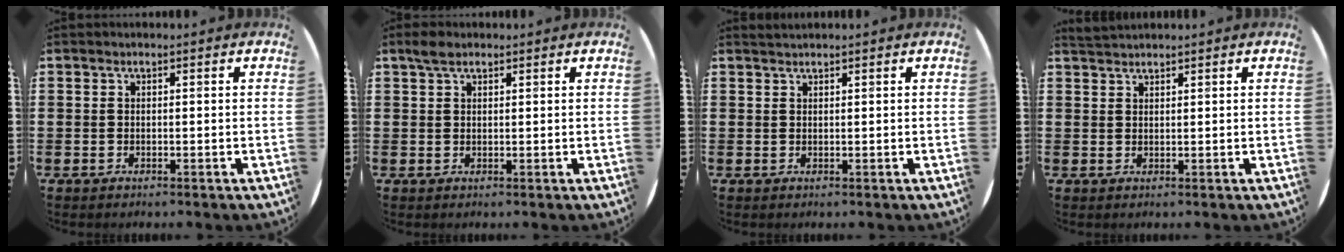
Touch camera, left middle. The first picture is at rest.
{"total": 2.0, "force": [1.6, 0.9, 1.0], "torque": [-0.013, 0.003, 0.027]}
{"total": 0.6, "force": [0.6, -0.1, 0.0], "torque": [0.000, 0.001, 0.011]}
{"total": 1.4, "force": [1.4, 0.1, 0.0], "torque": [-0.001, 0.001, 0.027]}